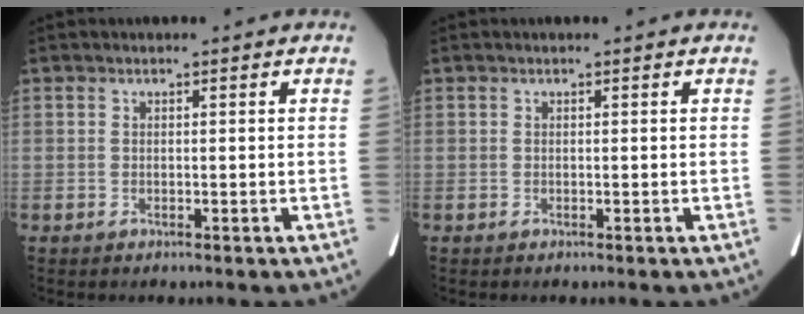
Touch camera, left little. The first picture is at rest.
{"total": 0.0}